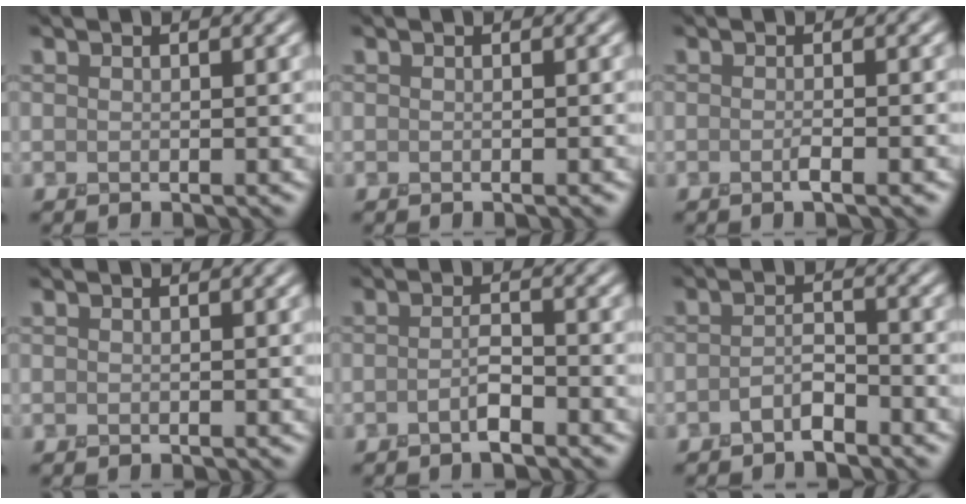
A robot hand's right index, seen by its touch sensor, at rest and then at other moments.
{"total": 0.6, "force": [-0.2, 0.2, 0.6], "torque": [-0.003, -0.003, -0.006]}
{"total": 1.3, "force": [-0.5, 0.3, 1.2], "torque": [-0.014, 0.001, -0.012]}
{"total": 0.0}
{"total": 1.5, "force": [-1.0, 0.2, 1.1], "torque": [-0.021, 0.008, -0.022]}
{"total": 1.7, "force": [-1.3, 0.4, 0.9], "torque": [-0.019, 0.009, -0.027]}